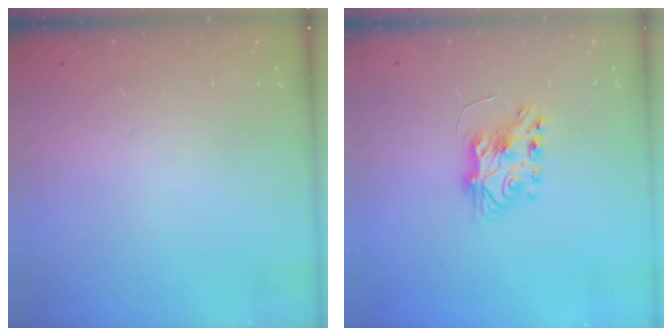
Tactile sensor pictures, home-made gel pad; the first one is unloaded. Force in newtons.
{"total": 6.9, "press": 6.9, "slide": 0.4}